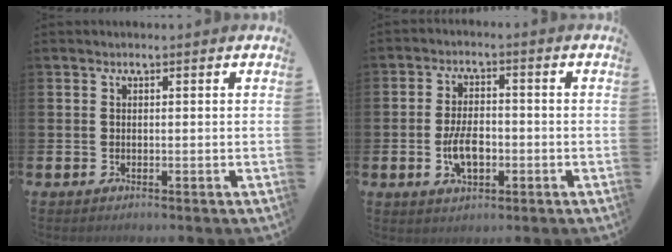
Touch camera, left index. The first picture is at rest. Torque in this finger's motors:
{"motor_torque": [1.37, 0.78, 0.24, 0.12]}